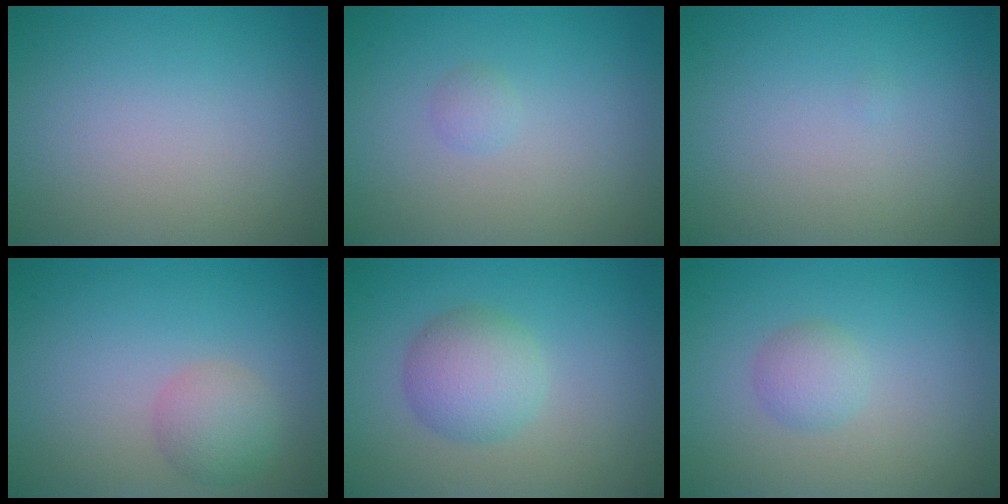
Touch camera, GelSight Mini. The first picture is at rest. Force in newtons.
{"total": 0.8, "press": 0.8, "slide": 0.1}
{"total": 0.0}
{"total": 2.6, "press": 2.6, "slide": 0.0}
{"total": 3.9, "press": 3.9, "slide": 0.1}
{"total": 1.7, "press": 1.7, "slide": 0.1}